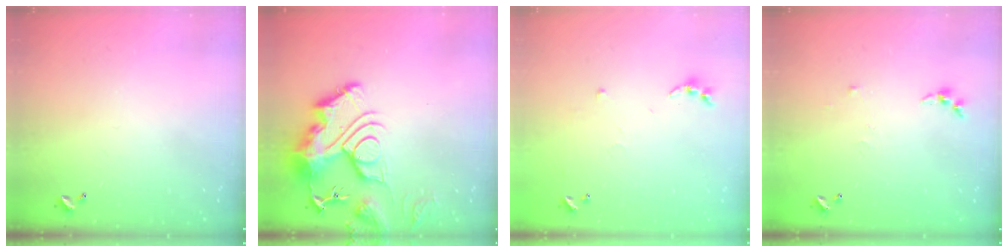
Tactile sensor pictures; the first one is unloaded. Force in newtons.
{"total": 17.8, "press": 17.8, "slide": 1.8}
{"total": 4.8, "press": 4.7, "slide": 0.5}
{"total": 3.3, "press": 3.3, "slide": 0.5}